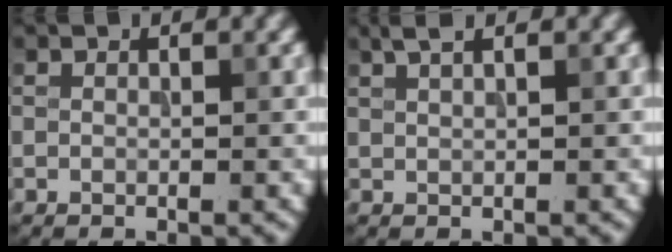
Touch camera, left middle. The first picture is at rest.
{"total": 1.7, "force": [1.2, 0.4, 1.1], "torque": [-0.017, 0.001, 0.017]}